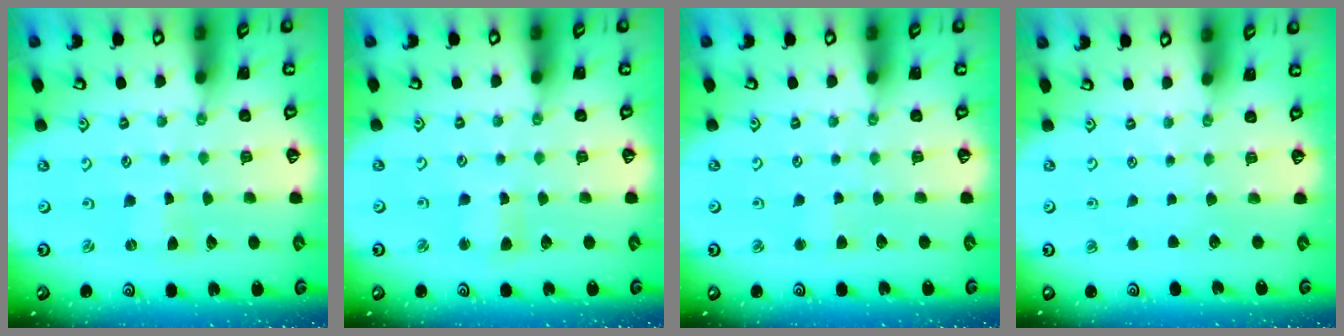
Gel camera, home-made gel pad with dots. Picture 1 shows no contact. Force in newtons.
{"total": 2.7, "press": 2.7, "slide": 0.2}
{"total": 2.1, "press": 2.0, "slide": 0.4}
{"total": 0.0}